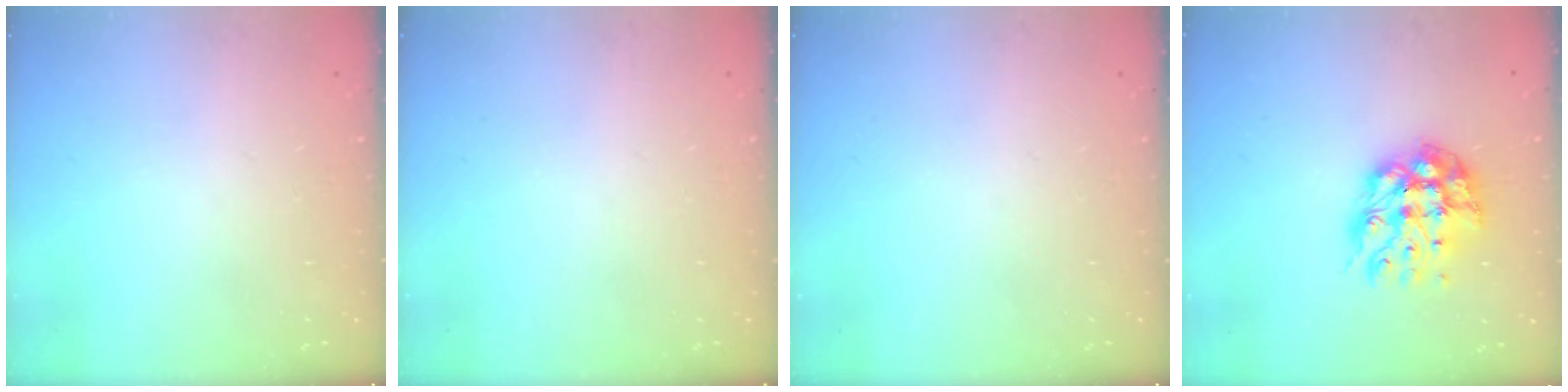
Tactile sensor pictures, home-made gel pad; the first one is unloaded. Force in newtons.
{"total": 0.0}
{"total": 0.0}
{"total": 13.4, "press": 13.3, "slide": 1.2}